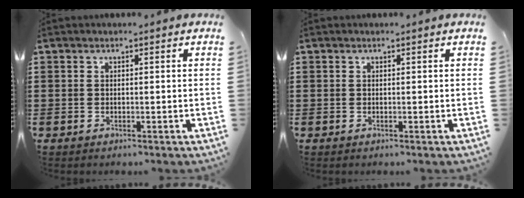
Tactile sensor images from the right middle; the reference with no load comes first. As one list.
[{"total": 0.0}]